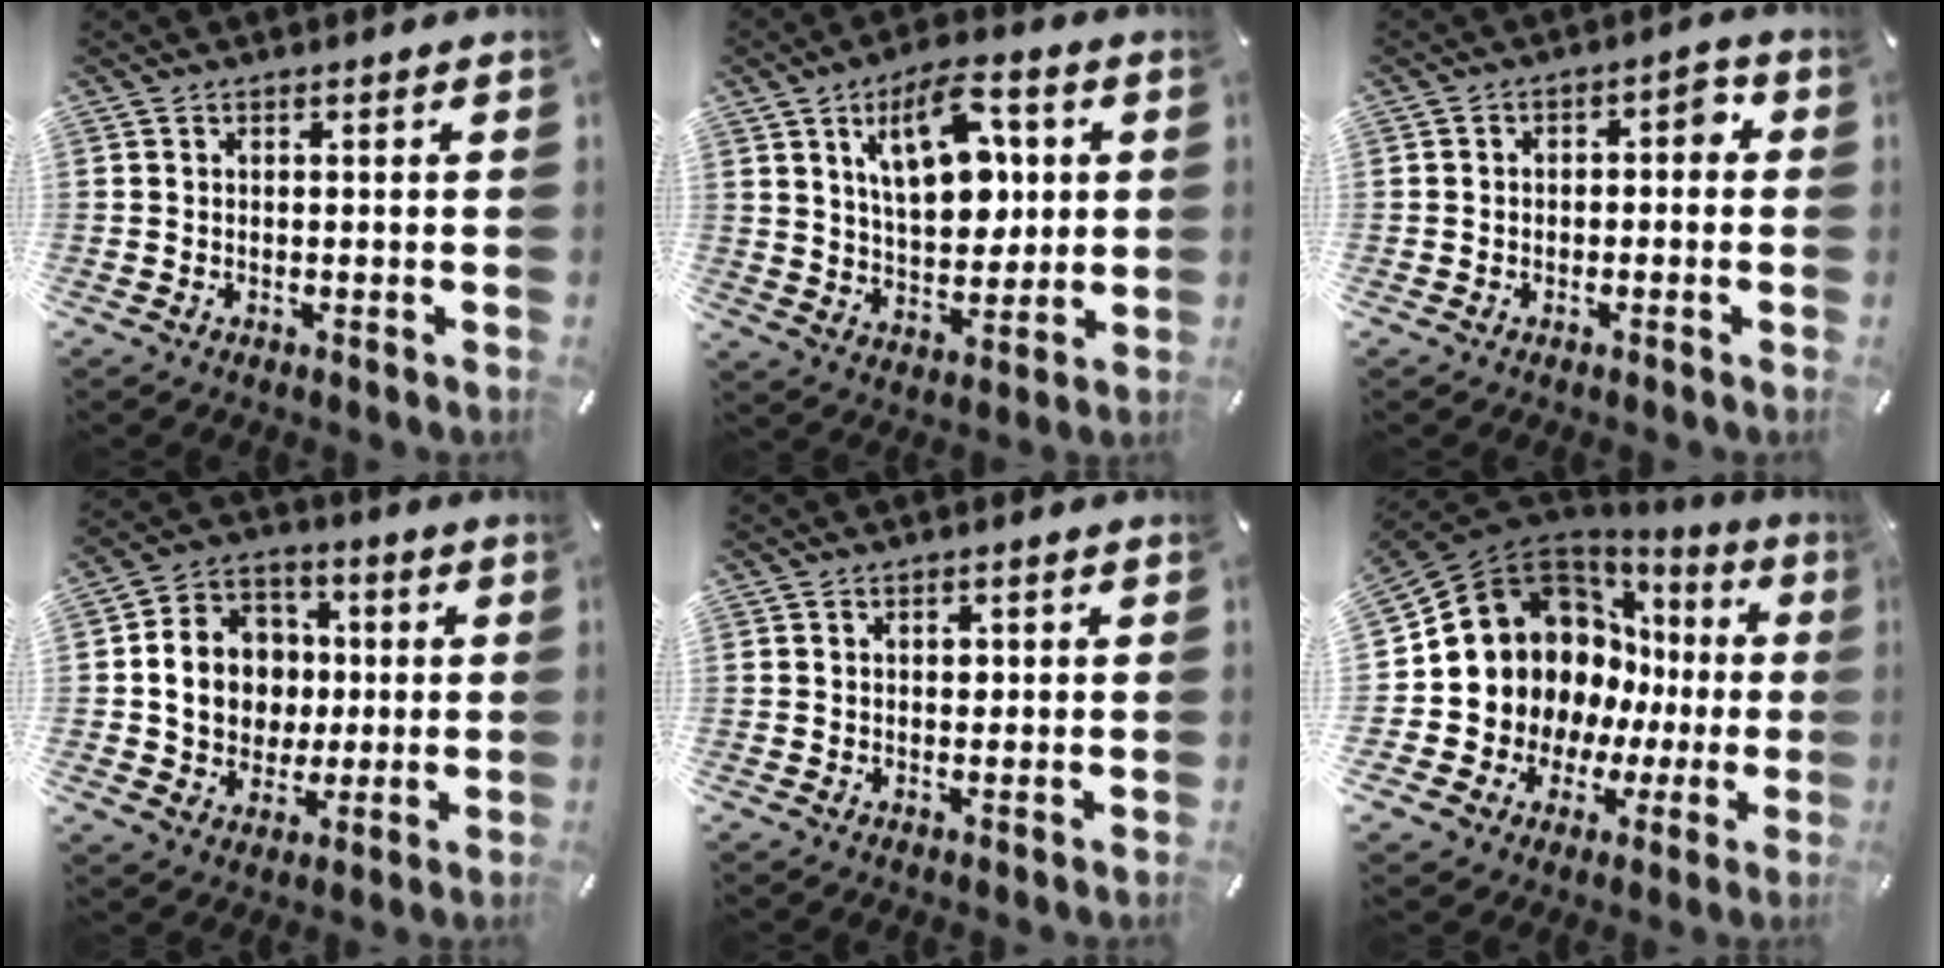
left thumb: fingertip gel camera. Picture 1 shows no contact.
{"total": 15.7, "force": [5.6, 8.8, 11.7], "torque": [-0.183, -0.003, 0.096]}
{"total": 3.3, "force": [-1.8, 2.2, 1.7], "torque": [-0.032, 0.020, -0.037]}
{"total": 12.6, "force": [0.3, 11.5, 5.2], "torque": [-0.096, 0.012, 0.016]}
{"total": 1.3, "force": [0.3, 1.1, 0.7], "torque": [0.000, -0.001, 0.001]}
{"total": 15.8, "force": [3.4, 14.4, 5.7], "torque": [-0.107, -0.042, 0.092]}